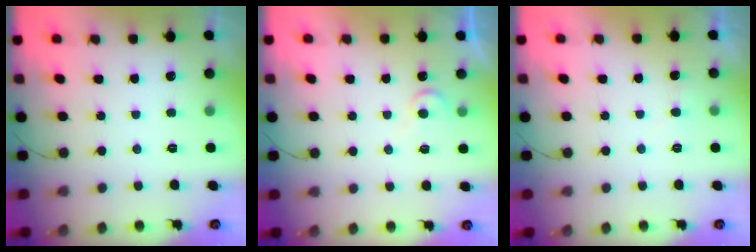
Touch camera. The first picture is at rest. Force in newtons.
{"total": 5.3, "press": 5.3, "slide": 0.4}
{"total": 3.5, "press": 3.5, "slide": 0.4}